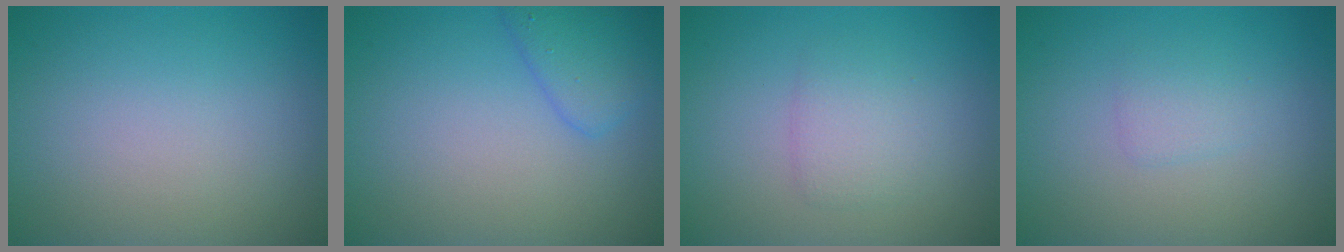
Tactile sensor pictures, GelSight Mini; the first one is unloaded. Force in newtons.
{"total": 1.8, "press": 1.8, "slide": 0.1}
{"total": 2.0, "press": 2.0, "slide": 0.1}
{"total": 1.2, "press": 1.2, "slide": 0.1}